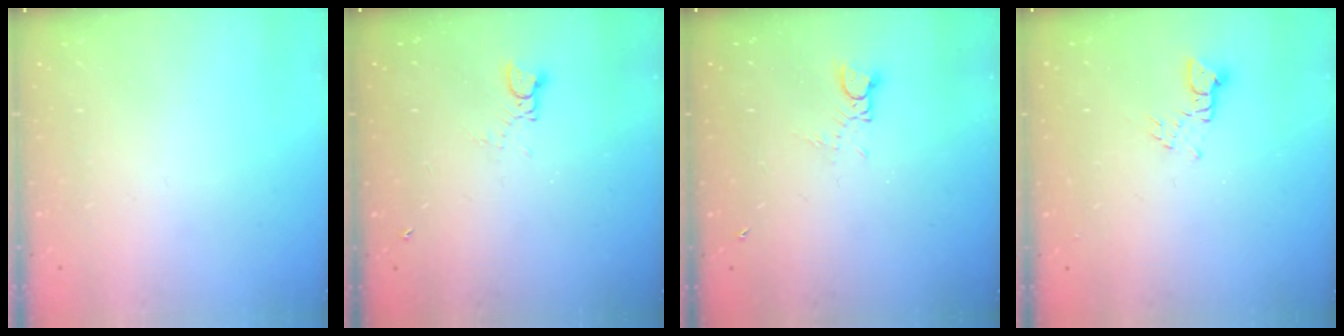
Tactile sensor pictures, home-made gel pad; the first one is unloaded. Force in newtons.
{"total": 1.2, "press": 1.1, "slide": 0.1}
{"total": 3.2, "press": 3.1, "slide": 0.3}
{"total": 2.8, "press": 2.8, "slide": 0.3}